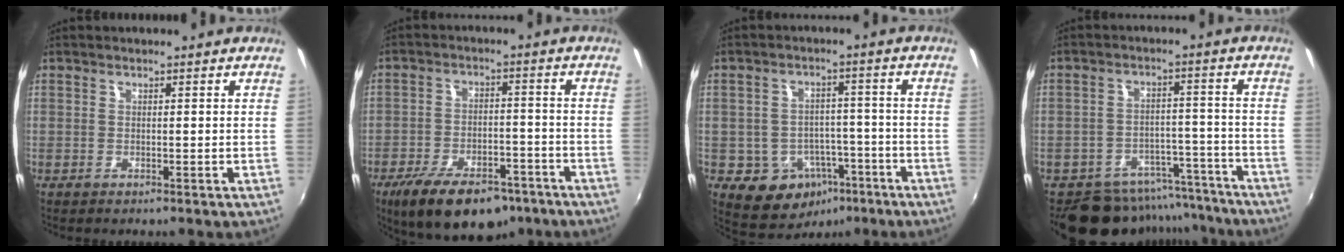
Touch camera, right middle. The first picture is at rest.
{"total": 16.5, "force": [-11.2, 7.4, 9.5], "torque": [-0.185, -0.016, -0.167]}
{"total": 10.6, "force": [-5.4, 8.3, 4.0], "torque": [-0.080, 0.020, -0.051]}
{"total": 14.5, "force": [-12.8, 6.0, 3.0], "torque": [-0.063, 0.035, -0.165]}